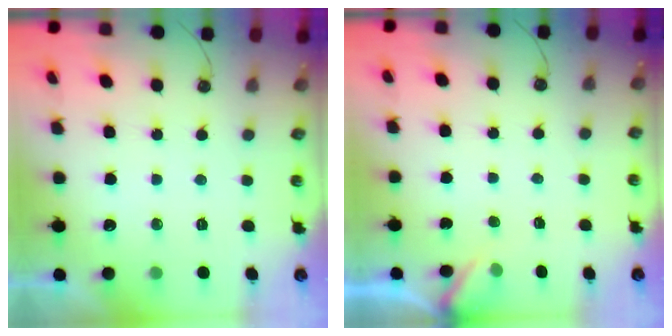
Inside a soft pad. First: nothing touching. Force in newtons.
{"total": 2.9, "press": 2.9, "slide": 0.3}